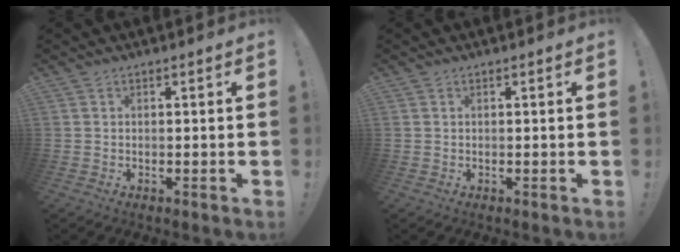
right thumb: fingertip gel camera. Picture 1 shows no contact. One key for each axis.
{"total": 0.0}